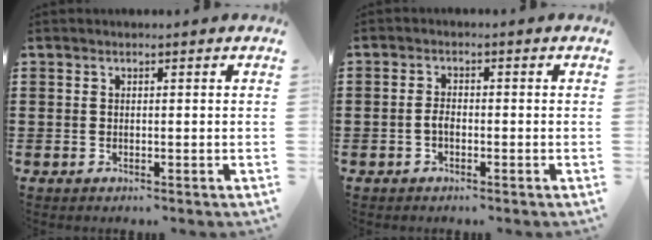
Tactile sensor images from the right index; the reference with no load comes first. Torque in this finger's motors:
{"motor_torque": [1.47, 0.42, 0.33, 0.04]}